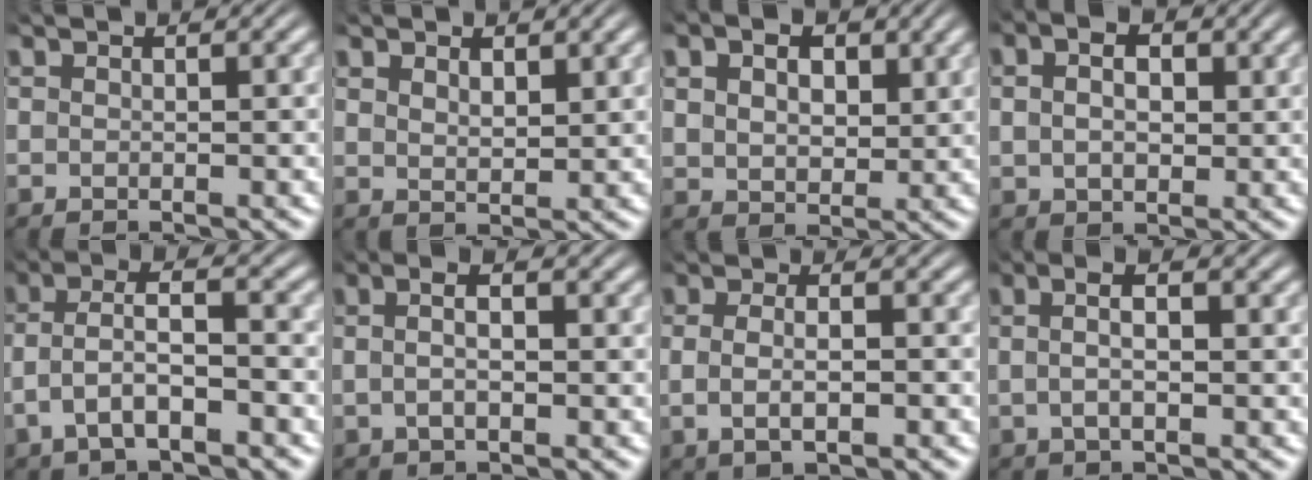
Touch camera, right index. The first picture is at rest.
{"total": 1.5, "force": [1.2, 0.2, 0.9], "torque": [-0.017, -0.012, 0.032]}
{"total": 3.6, "force": [1.5, 2.5, 2.1], "torque": [-0.036, -0.016, 0.037]}
{"total": 3.7, "force": [0.9, 2.4, 2.7], "torque": [-0.033, -0.002, 0.019]}
{"total": 4.5, "force": [-0.4, 2.6, 3.6], "torque": [-0.076, -0.009, -0.003]}
{"total": 3.3, "force": [0.3, 1.5, 3.0], "torque": [-0.051, 0.007, 0.000]}
{"total": 3.5, "force": [-0.5, 1.8, 2.9], "torque": [-0.053, -0.004, -0.003]}
{"total": 3.7, "force": [0.6, 1.6, 3.3], "torque": [-0.057, 0.010, 0.003]}